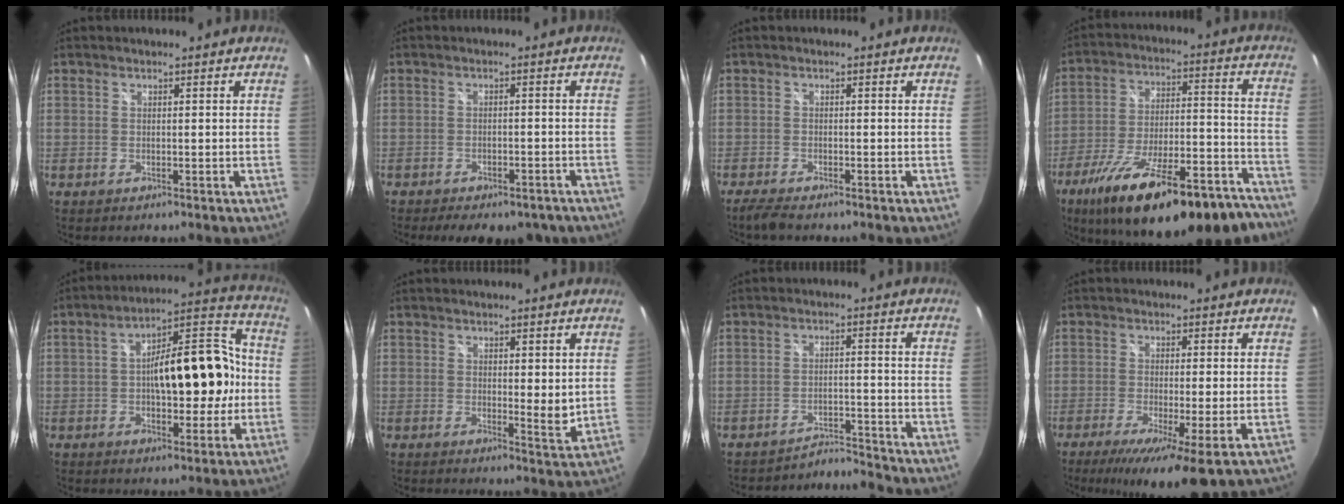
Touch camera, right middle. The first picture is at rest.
{"total": 10.7, "force": [-8.2, 4.3, 5.3], "torque": [-0.105, -0.015, -0.100]}
{"total": 3.2, "force": [-2.7, 0.3, 1.7], "torque": [-0.044, -0.009, -0.049]}
{"total": 28.3, "force": [-21.3, 8.3, 16.7], "torque": [-0.265, -0.018, -0.298]}
{"total": 15.6, "force": [-0.8, 6.8, 14.0], "torque": [-0.219, 0.035, -0.012]}
{"total": 3.9, "force": [2.3, 1.0, 3.0], "torque": [-0.040, -0.002, 0.035]}
{"total": 3.8, "force": [-3.4, -1.1, -1.4], "torque": [0.012, 0.014, -0.059]}
{"total": 8.5, "force": [-3.7, 0.4, 7.6], "torque": [-0.150, -0.028, -0.061]}